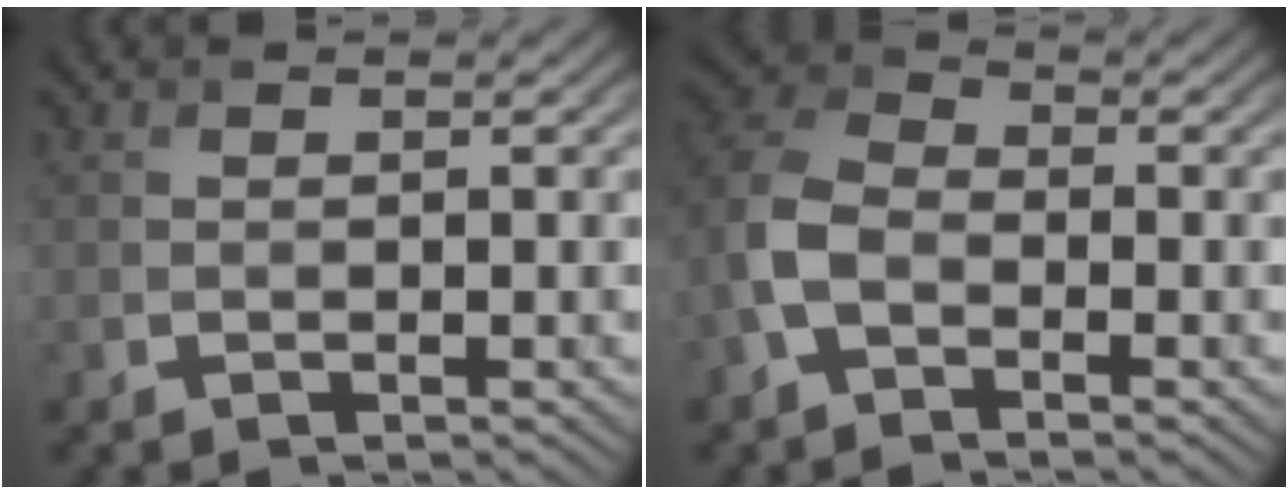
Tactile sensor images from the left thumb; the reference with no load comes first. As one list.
[{"total": 6.7, "force": [-2.5, 4.3, 4.6], "torque": [-0.117, 0.007, -0.063]}]